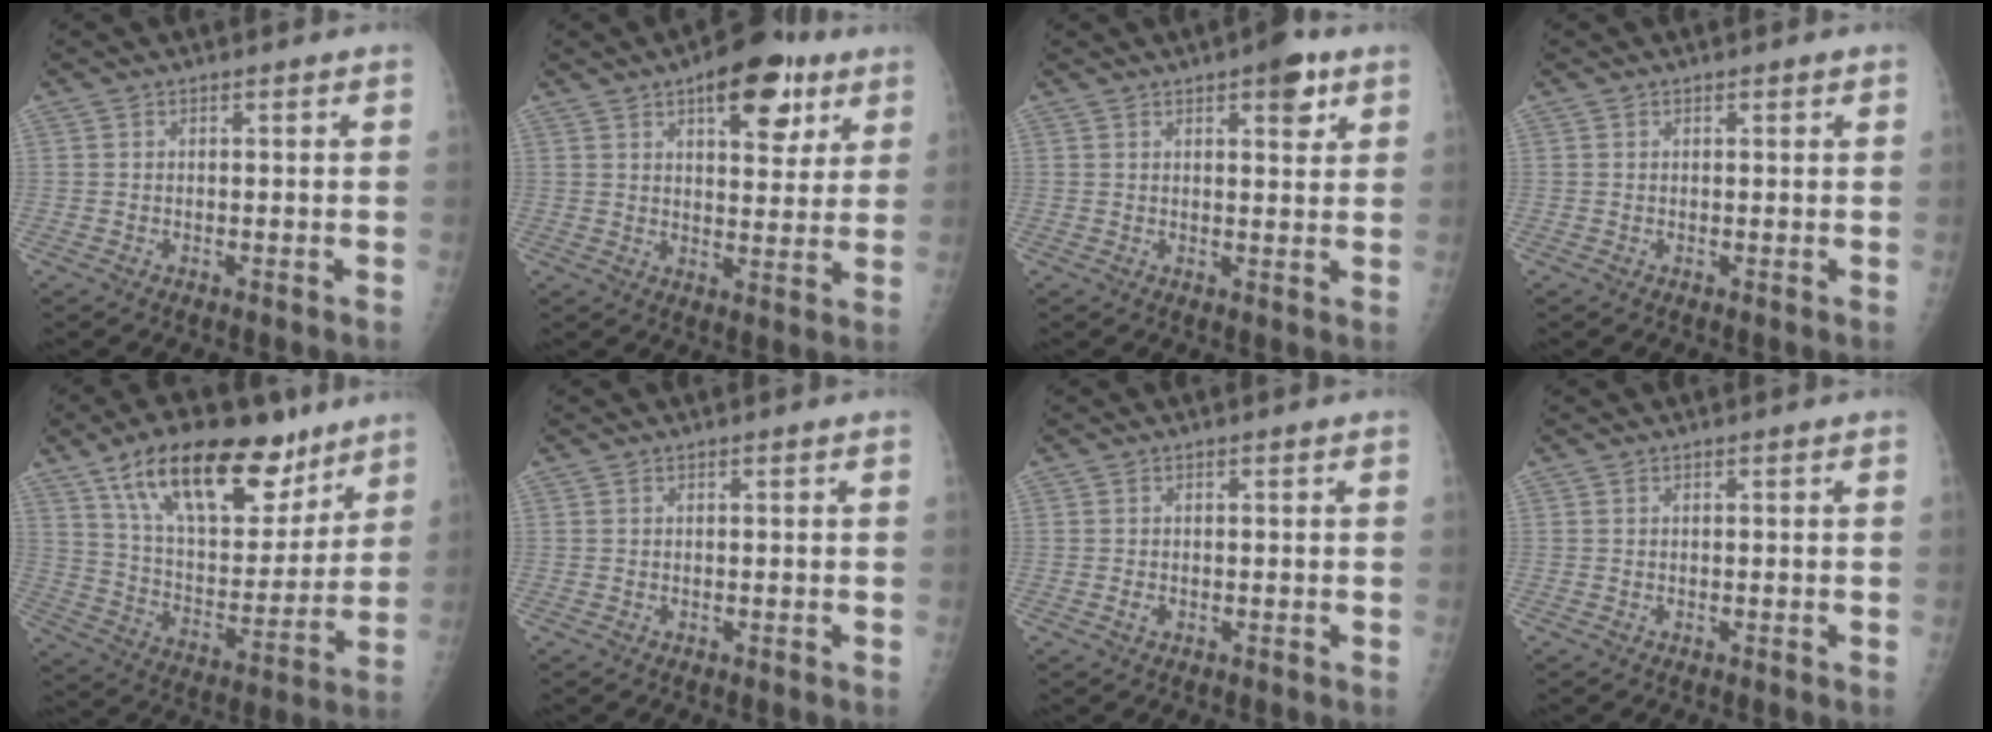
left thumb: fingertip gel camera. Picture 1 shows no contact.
{"total": 13.1, "force": [6.9, 6.1, 9.3], "torque": [-0.087, -0.021, 0.093]}
{"total": 7.1, "force": [3.9, 2.6, 5.4], "torque": [-0.052, -0.014, 0.046]}
{"total": 0.7, "force": [0.4, 0.4, 0.4], "torque": [0.000, -0.001, 0.005]}
{"total": 24.5, "force": [15.2, 11.3, 15.5], "torque": [-0.209, -0.048, 0.257]}
{"total": 0.0}
{"total": 1.1, "force": [-0.3, 0.8, 0.7], "torque": [-0.012, -0.001, -0.006]}
{"total": 0.0}